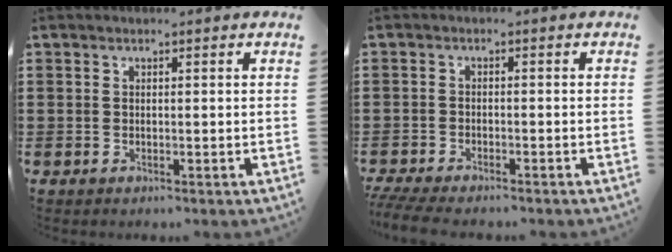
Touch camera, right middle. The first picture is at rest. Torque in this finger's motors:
{"motor_torque": [1.38, -0.25, 0.51, 0.20]}